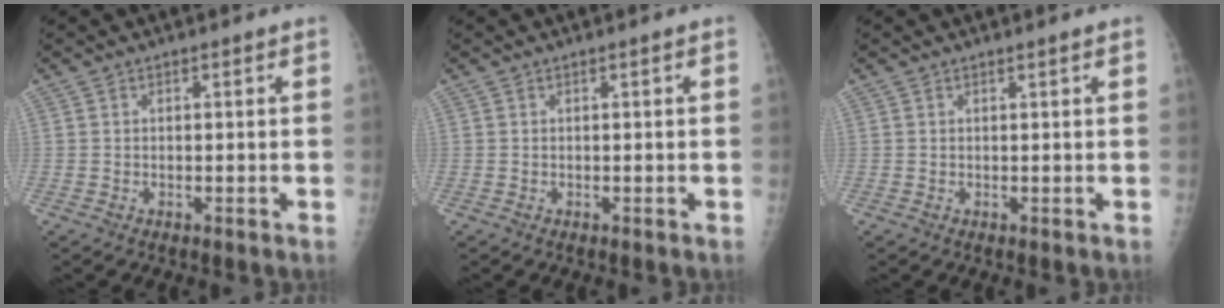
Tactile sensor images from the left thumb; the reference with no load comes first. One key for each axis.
{"total": 0.0}
{"total": 0.6, "fx": 0.6, "fy": 0.0, "fz": 0.3, "tx": -0.005, "ty": 0.000, "tz": 0.009}